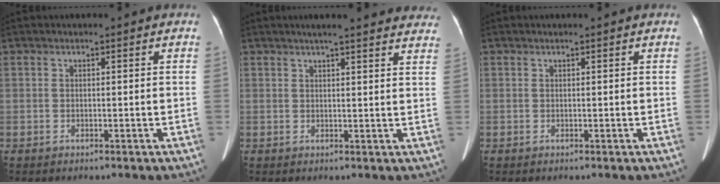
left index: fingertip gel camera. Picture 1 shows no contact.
{"total": 16.7, "force": [15.0, 2.0, 7.1], "torque": [-0.079, 0.011, 0.167]}
{"total": 0.0}